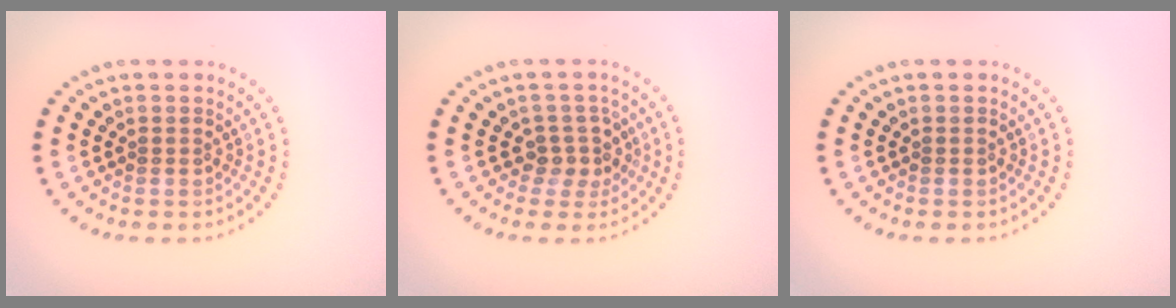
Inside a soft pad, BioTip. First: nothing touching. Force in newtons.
{"total": 2.5, "press": 1.9, "slide": 1.6}
{"total": 0.0}